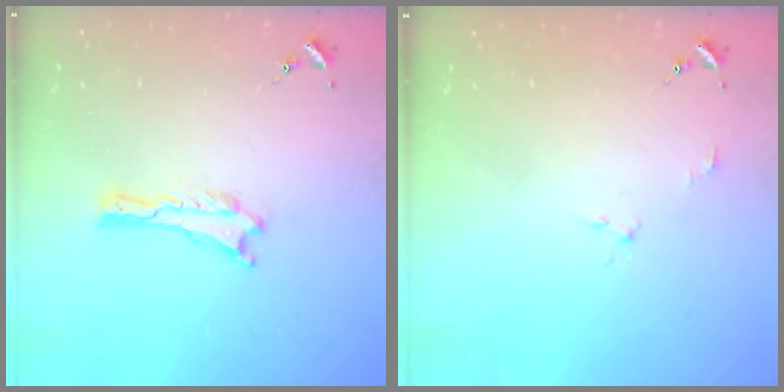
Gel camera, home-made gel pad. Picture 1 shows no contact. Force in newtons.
{"total": 2.0, "press": 2.0, "slide": 0.1}